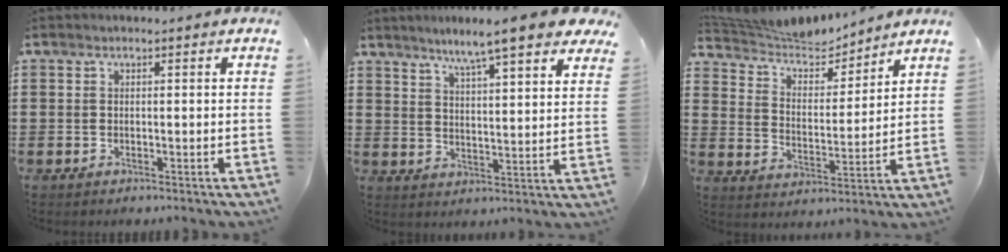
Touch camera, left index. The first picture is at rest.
{"total": 7.6, "force": [6.3, -0.1, 4.3], "torque": [-0.089, -0.032, 0.102]}
{"total": 6.4, "force": [6.1, 1.4, 1.2], "torque": [-0.056, -0.037, 0.106]}